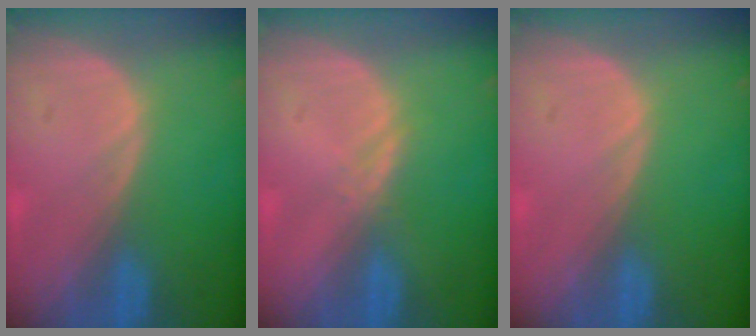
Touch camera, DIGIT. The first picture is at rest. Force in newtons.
{"total": 1.1, "press": 1.1, "slide": 0.1}
{"total": 0.0}